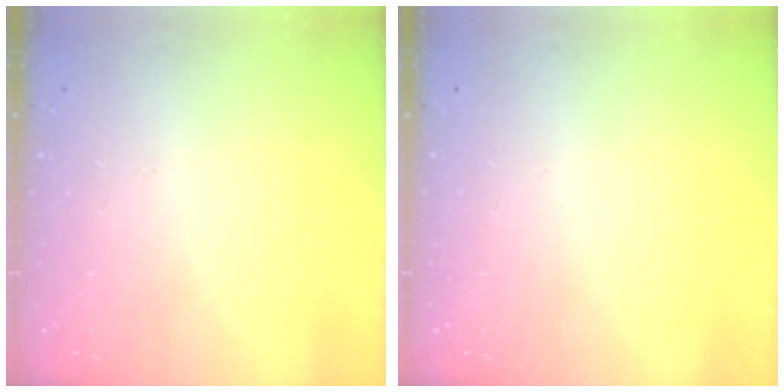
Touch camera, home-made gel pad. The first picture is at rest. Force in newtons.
{"total": 0.0}